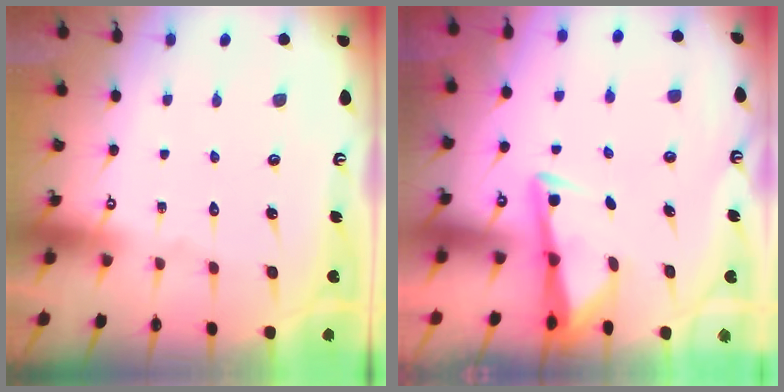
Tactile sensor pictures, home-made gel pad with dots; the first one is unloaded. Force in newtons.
{"total": 3.0, "press": 3.0, "slide": 0.3}